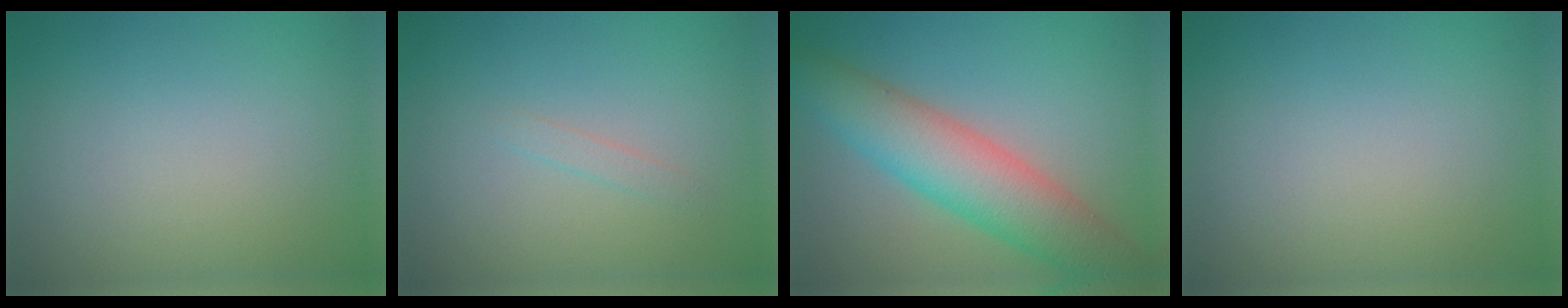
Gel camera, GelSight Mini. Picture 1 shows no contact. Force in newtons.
{"total": 0.8, "press": 0.8, "slide": 0.0}
{"total": 8.0, "press": 8.0, "slide": 0.3}
{"total": 0.0}